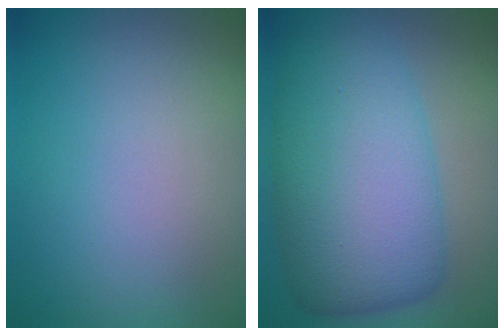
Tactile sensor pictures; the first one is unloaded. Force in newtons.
{"total": 10.6, "press": 10.6, "slide": 0.3}